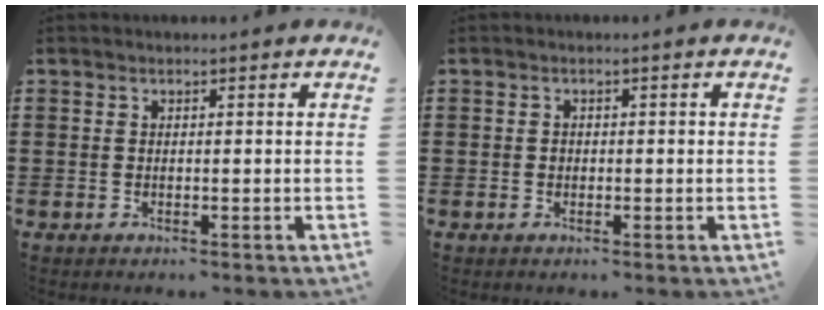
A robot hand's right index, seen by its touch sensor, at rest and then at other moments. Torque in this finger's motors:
{"motor_torque": [0.48, -0.29, 0.07, 0.03]}